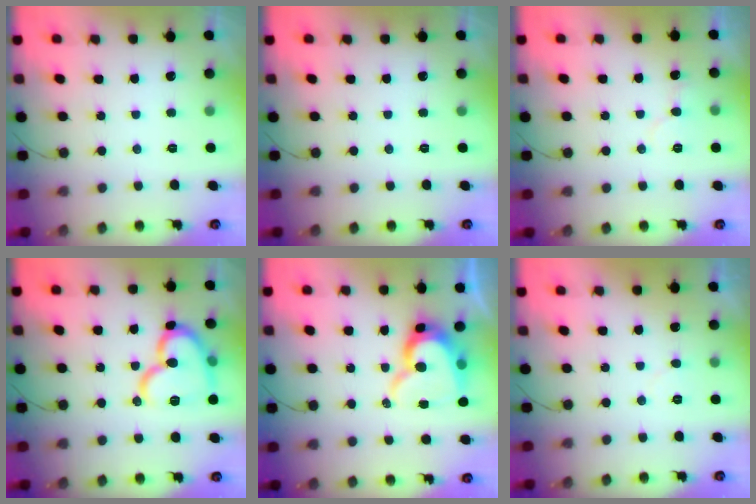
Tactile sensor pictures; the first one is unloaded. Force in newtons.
{"total": 0.0}
{"total": 5.7, "press": 5.7, "slide": 0.4}
{"total": 16.7, "press": 16.6, "slide": 1.9}
{"total": 13.9, "press": 13.9, "slide": 1.3}
{"total": 3.2, "press": 3.2, "slide": 0.3}